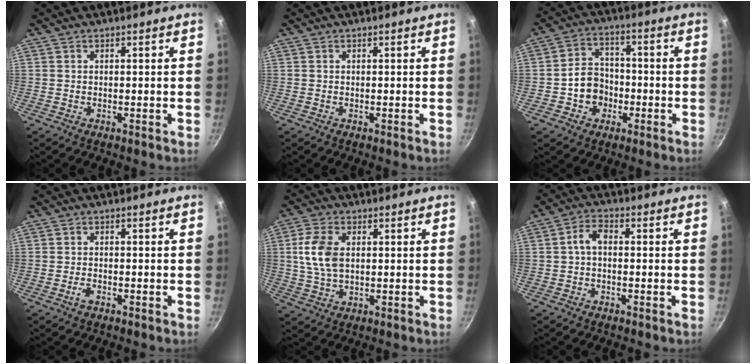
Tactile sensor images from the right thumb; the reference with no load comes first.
{"total": 0.0}
{"total": 8.2, "force": [-2.3, 7.0, 3.7], "torque": [-0.028, 0.030, -0.043]}
{"total": 1.6, "force": [-1.0, 0.7, 1.1], "torque": [-0.025, 0.008, -0.021]}
{"total": 8.3, "force": [1.3, 5.0, 6.5], "torque": [-0.125, 0.004, 0.024]}
{"total": 3.7, "force": [-0.3, 2.3, 2.9], "torque": [-0.052, 0.020, -0.010]}